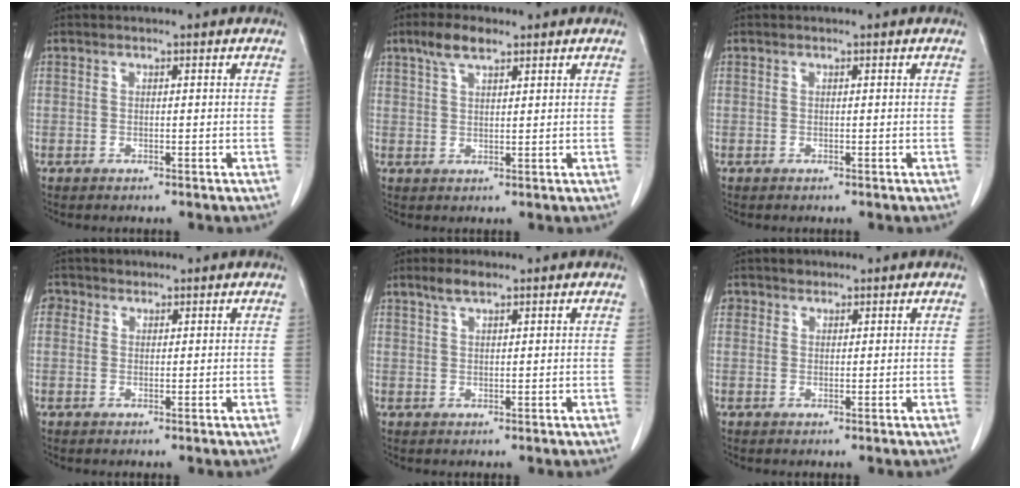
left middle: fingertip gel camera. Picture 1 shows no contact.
{"total": 4.3, "force": [3.0, 1.3, 2.9], "torque": [-0.064, 0.010, 0.059]}
{"total": 0.0}
{"total": 2.0, "force": [1.0, 1.7, 0.3], "torque": [0.001, 0.006, 0.014]}
{"total": 2.4, "force": [1.8, 0.6, 1.5], "torque": [-0.035, 0.006, 0.036]}
{"total": 1.6, "force": [1.0, 1.3, 0.2], "torque": [0.001, 0.004, 0.014]}